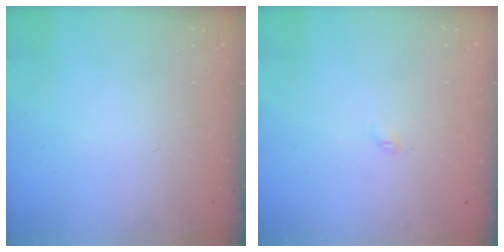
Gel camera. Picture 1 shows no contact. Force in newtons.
{"total": 2.3, "press": 2.3, "slide": 0.3}